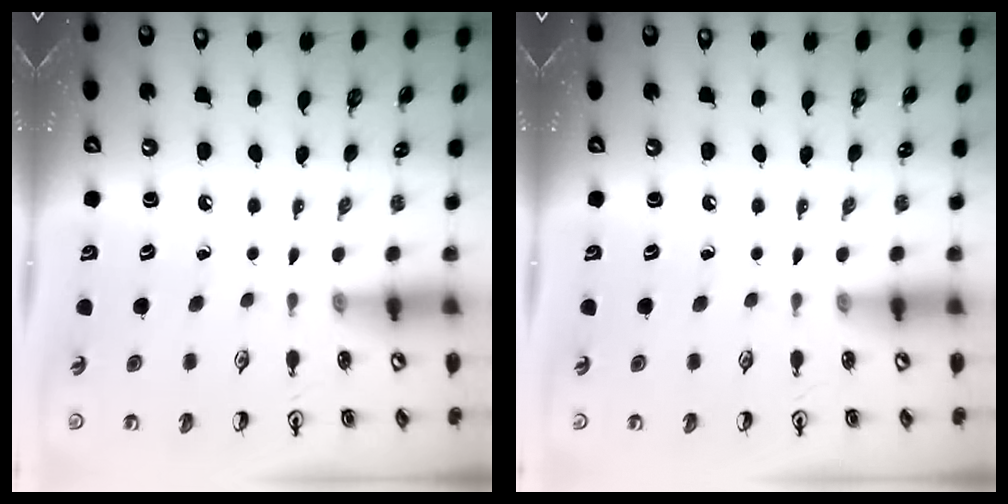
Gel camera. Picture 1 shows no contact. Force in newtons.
{"total": 0.0}